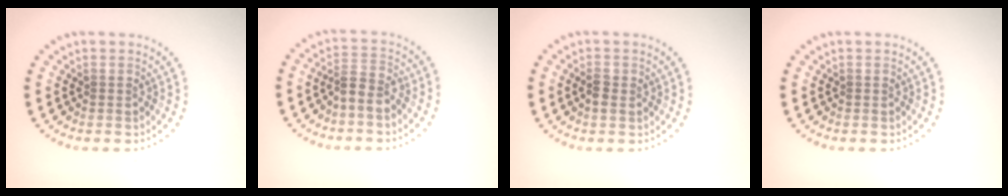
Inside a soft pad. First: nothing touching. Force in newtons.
{"total": 2.1, "press": 1.8, "slide": 1.0}
{"total": 1.5, "press": 1.5, "slide": 0.1}
{"total": 0.0}